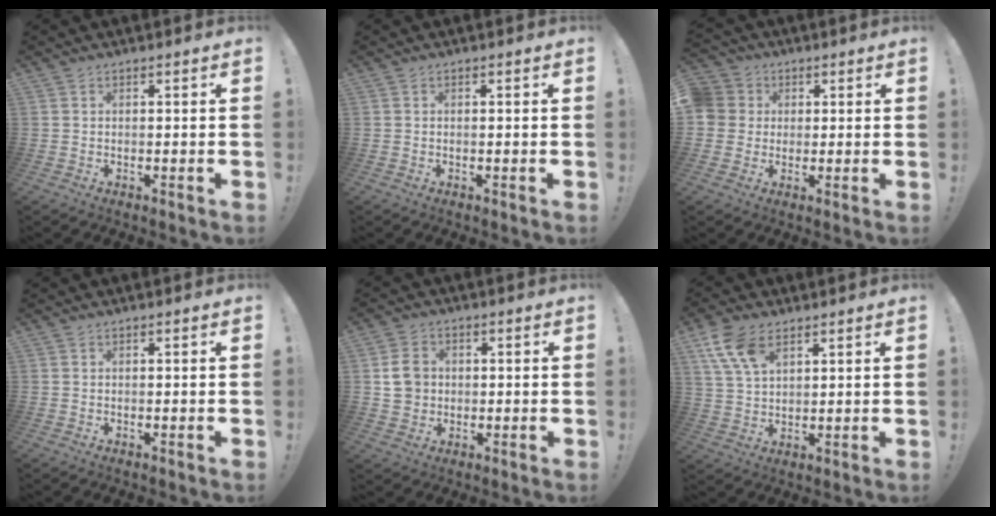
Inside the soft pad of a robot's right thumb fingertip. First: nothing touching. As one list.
[{"total": 0.0}, {"total": 6.4, "force": [0.8, 6.2, 1.6], "torque": [-0.044, 0.004, 0.016]}, {"total": 0.0}, {"total": 7.0, "force": [0.7, 6.4, 2.9], "torque": [-0.037, 0.013, 0.019]}, {"total": 10.0, "force": [5.6, 5.3, 6.3], "torque": [-0.123, -0.016, 0.108]}]